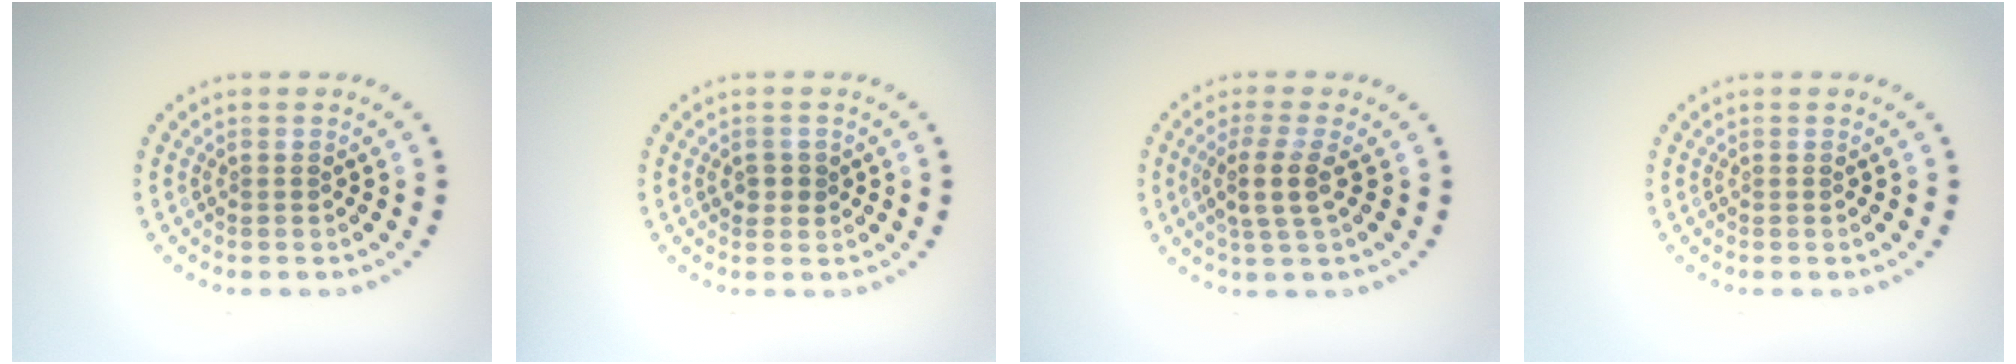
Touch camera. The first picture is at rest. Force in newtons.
{"total": 1.3, "press": 1.2, "slide": 0.5}
{"total": 2.8, "press": 2.3, "slide": 1.6}
{"total": 0.0}